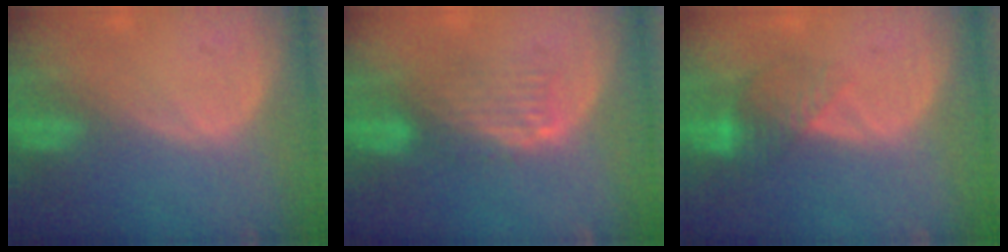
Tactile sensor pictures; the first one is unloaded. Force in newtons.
{"total": 5.1, "press": 4.4, "slide": 2.6}
{"total": 4.1, "press": 3.9, "slide": 1.5}